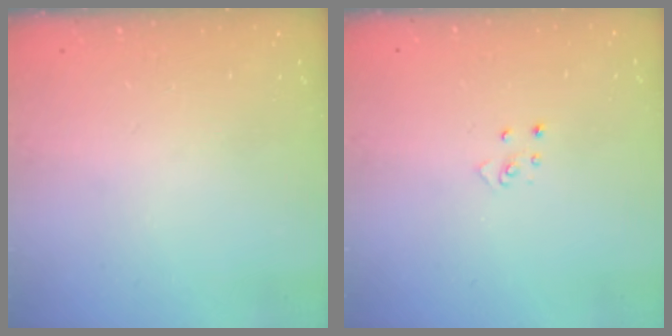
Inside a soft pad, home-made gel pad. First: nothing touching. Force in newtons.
{"total": 3.4, "press": 3.4, "slide": 0.3}